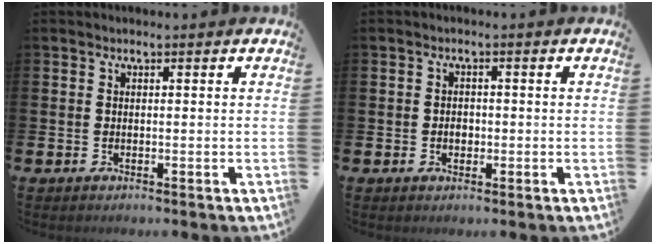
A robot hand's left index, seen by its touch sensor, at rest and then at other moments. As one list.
[{"total": 1.6, "force": [-0.3, 1.3, 1.0], "torque": [-0.009, 0.003, -0.010]}]